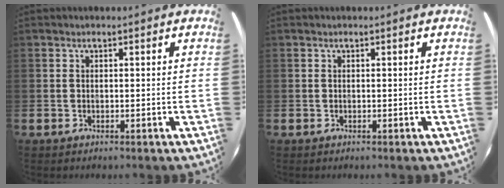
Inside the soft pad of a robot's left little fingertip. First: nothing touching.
{"total": 0.0}